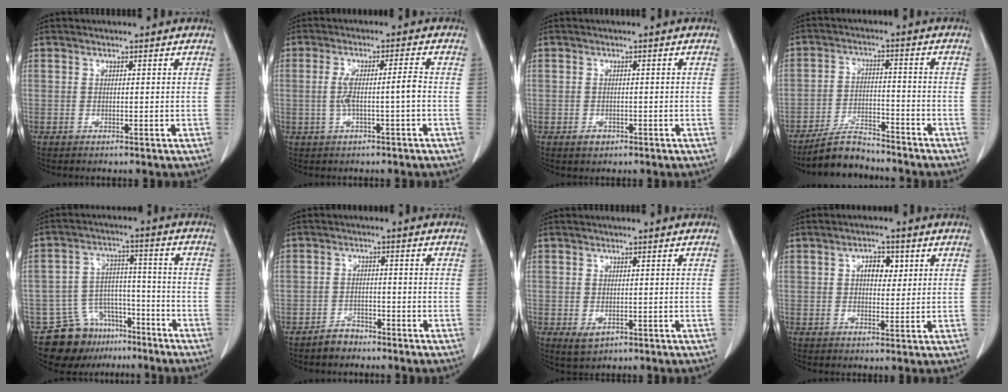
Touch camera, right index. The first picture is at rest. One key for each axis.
{"total": 4.7, "fx": -0.8, "fy": -0.1, "fz": 4.7, "tx": -0.094, "ty": 0.014, "tz": -0.009}
{"total": 1.6, "fx": -0.9, "fy": 1.2, "fz": 0.6, "tx": -0.009, "ty": 0.003, "tz": -0.008}
{"total": 7.0, "fx": -6.6, "fy": 1.8, "fz": 1.8, "tx": -0.035, "ty": -0.006, "tz": -0.116}
{"total": 10.7, "fx": -8.0, "fy": 6.6, "fz": 2.3, "tx": -0.033, "ty": 0.048, "tz": -0.124}
{"total": 3.0, "fx": -2.5, "fy": 1.5, "fz": 0.4, "tx": -0.014, "ty": 0.005, "tz": -0.041}
{"total": 2.3, "fx": -0.9, "fy": 1.5, "fz": 1.6, "tx": -0.026, "ty": -0.005, "tz": -0.001}
{"total": 3.8, "fx": 1.1, "fy": 2.2, "fz": 2.9, "tx": -0.045, "ty": 0.009, "tz": 0.017}